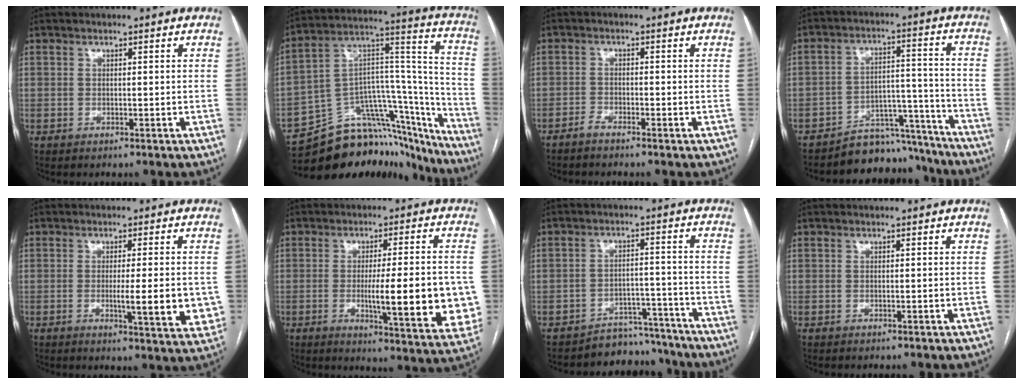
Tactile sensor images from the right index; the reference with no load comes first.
{"total": 25.3, "force": [-21.6, 9.7, 8.9], "torque": [-0.080, 0.068, -0.316]}
{"total": 1.5, "force": [-1.4, 0.0, 0.5], "torque": [-0.011, -0.001, -0.029]}
{"total": 11.2, "force": [-10.3, 4.2, 0.0], "torque": [0.034, 0.064, -0.151]}
{"total": 9.0, "force": [-1.4, 1.4, 8.8], "torque": [-0.109, -0.012, -0.017]}
{"total": 15.9, "force": [-2.2, 2.2, 15.6], "torque": [-0.178, -0.010, -0.022]}
{"total": 7.7, "force": [-7.0, 3.0, -1.2], "torque": [0.037, 0.047, -0.098]}
{"total": 0.5, "force": [-0.1, 0.1, 0.5], "torque": [-0.012, -0.001, 0.001]}